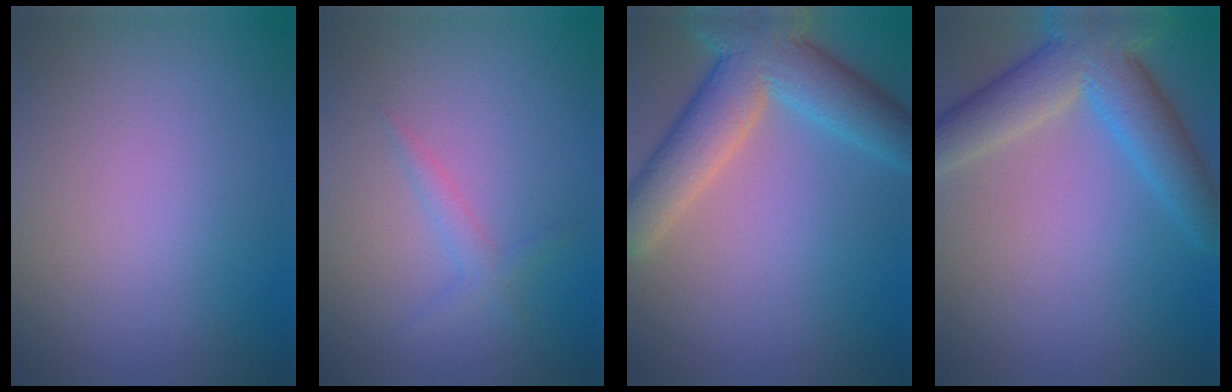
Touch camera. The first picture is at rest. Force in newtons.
{"total": 1.3, "press": 1.3, "slide": 0.1}
{"total": 9.0, "press": 9.0, "slide": 0.6}
{"total": 7.5, "press": 7.5, "slide": 0.5}